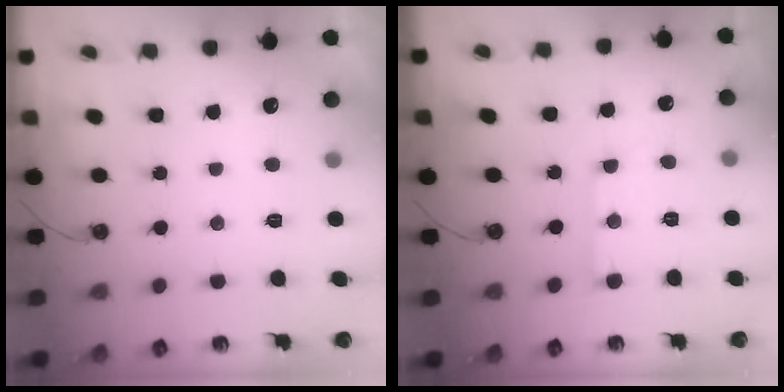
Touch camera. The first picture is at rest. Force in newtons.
{"total": 6.5, "press": 6.5, "slide": 0.5}